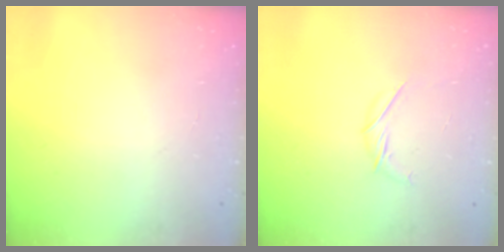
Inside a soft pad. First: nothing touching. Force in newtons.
{"total": 4.8, "press": 4.7, "slide": 1.1}